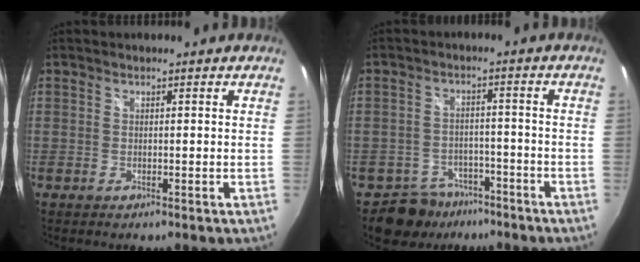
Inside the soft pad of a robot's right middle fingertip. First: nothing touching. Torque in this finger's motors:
{"motor_torque": [0.36, -0.28, -0.01, 0.00]}